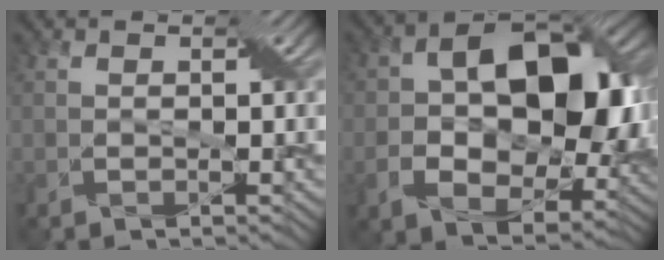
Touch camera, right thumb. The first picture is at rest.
{"total": 14.8, "force": [0.2, 9.6, 11.3], "torque": [-0.167, -0.006, 0.002]}